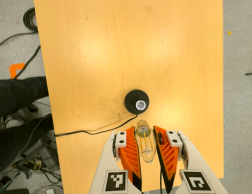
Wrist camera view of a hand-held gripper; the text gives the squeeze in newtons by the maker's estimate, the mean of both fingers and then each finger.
{"total": 21.0, "left": 23.3, "right": 18.8}